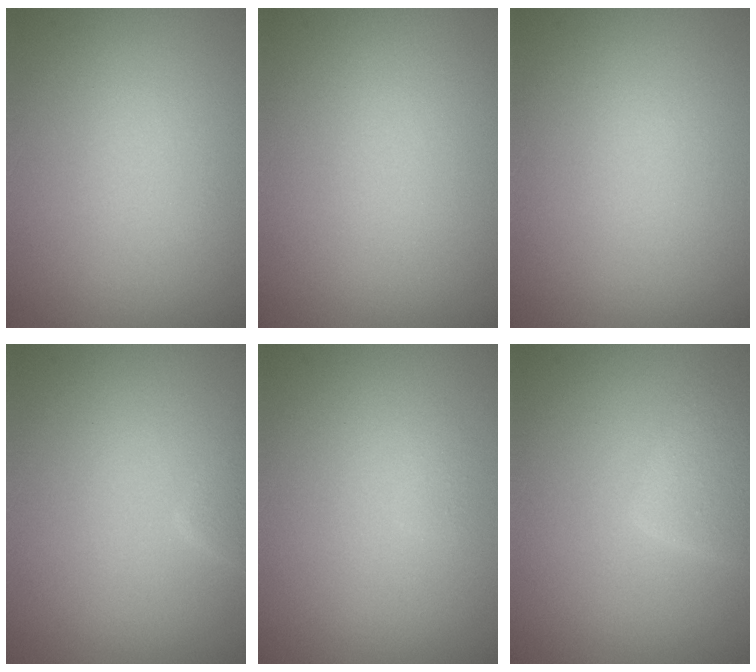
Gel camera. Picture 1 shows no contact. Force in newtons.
{"total": 0.0}
{"total": 0.0}
{"total": 1.3, "press": 1.2, "slide": 0.1}
{"total": 0.6, "press": 0.6, "slide": 0.0}
{"total": 2.8, "press": 2.8, "slide": 0.1}